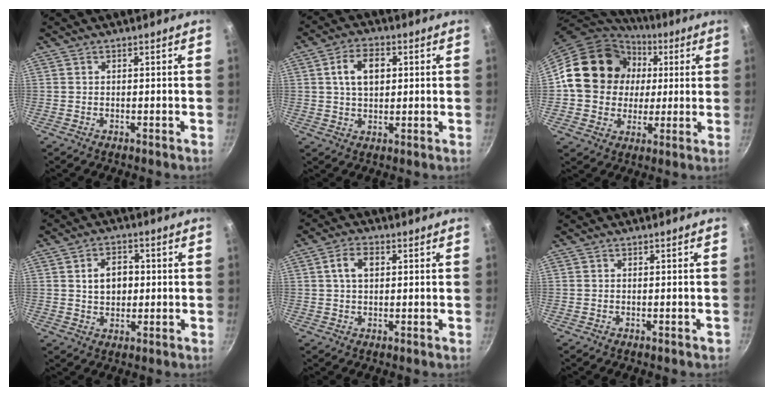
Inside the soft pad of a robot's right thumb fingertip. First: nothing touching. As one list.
[{"total": 7.9, "force": [1.7, 5.1, 5.8], "torque": [-0.082, 0.006, 0.026]}, {"total": 18.9, "force": [3.2, 16.4, 8.8], "torque": [-0.133, 0.019, 0.052]}, {"total": 6.7, "force": [0.7, 5.0, 4.4], "torque": [-0.051, 0.008, 0.011]}, {"total": 5.0, "force": [1.1, 3.2, 3.7], "torque": [-0.055, 0.008, 0.017]}, {"total": 0.6, "force": [-0.3, 0.3, 0.4], "torque": [-0.003, 0.007, -0.002]}]